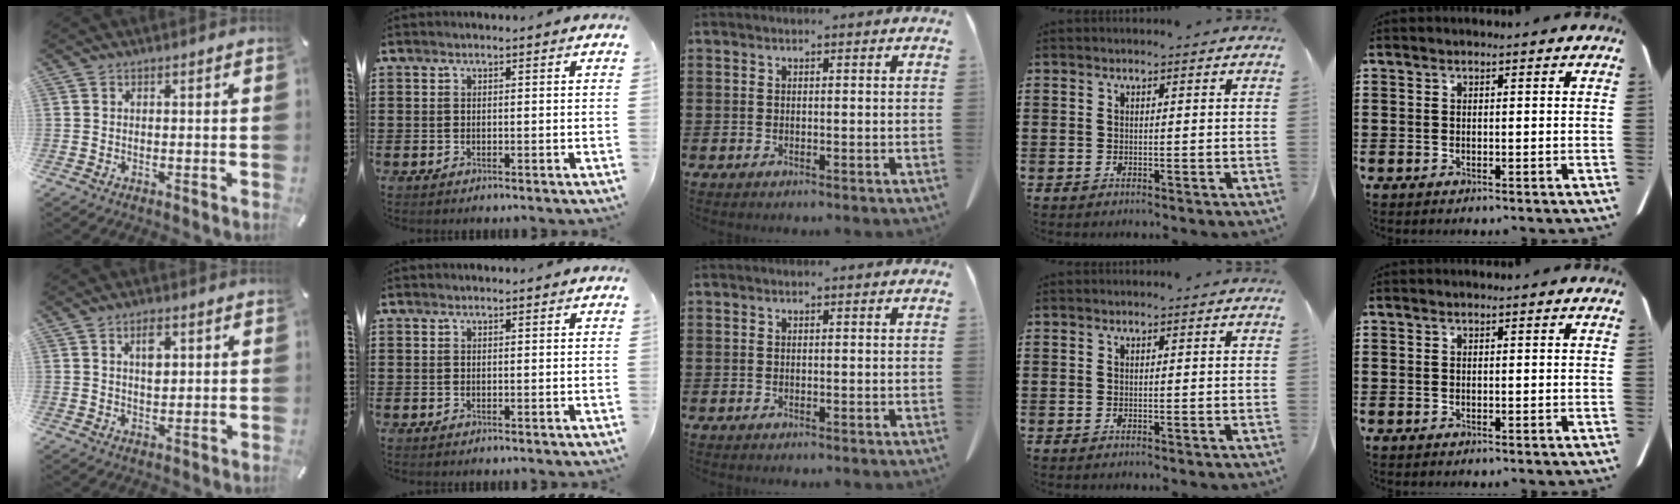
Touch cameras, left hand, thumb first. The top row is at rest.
{"thumb": {"total": 4.6, "force": [1.7, 2.5, 3.4], "torque": [-0.051, -0.003, 0.022]}}